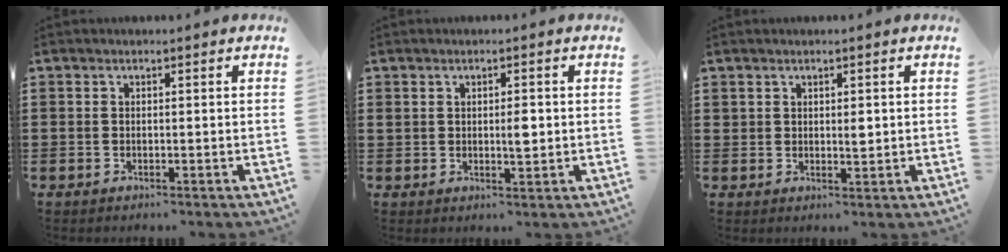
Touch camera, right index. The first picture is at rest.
{"total": 2.9, "force": [0.4, 1.2, 2.6], "torque": [-0.042, 0.000, 0.003]}
{"total": 1.8, "force": [0.9, 1.0, 1.2], "torque": [-0.019, 0.001, 0.014]}